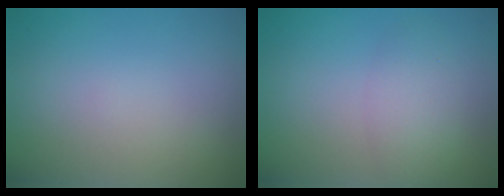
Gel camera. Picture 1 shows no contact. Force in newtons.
{"total": 2.9, "press": 2.9, "slide": 0.2}